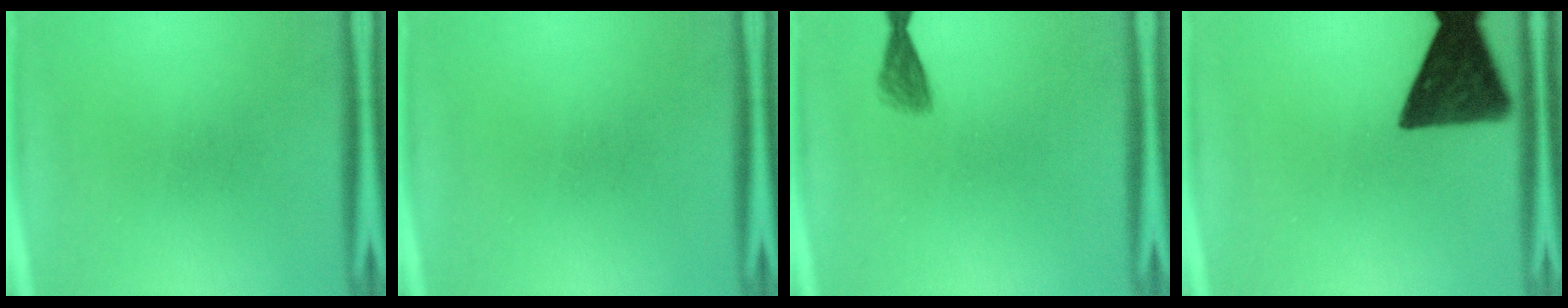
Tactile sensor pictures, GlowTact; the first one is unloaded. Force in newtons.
{"total": 0.0}
{"total": 2.0}
{"total": 13.6}